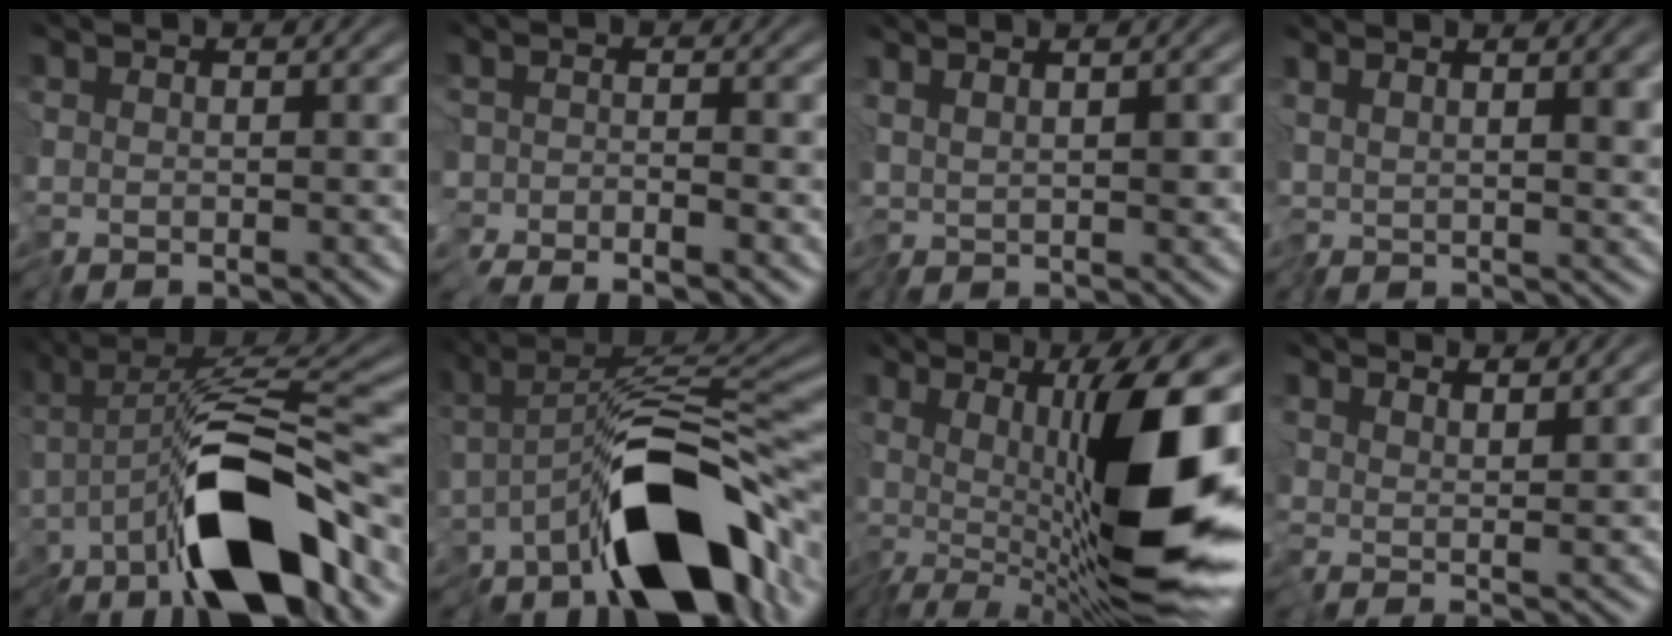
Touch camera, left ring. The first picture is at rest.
{"total": 1.4, "force": [-1.4, -0.4, -0.2], "torque": [0.004, -0.010, -0.029]}
{"total": 1.6, "force": [0.5, -0.1, 1.6], "torque": [-0.036, -0.002, 0.012]}
{"total": 5.4, "force": [1.9, 1.6, 4.8], "torque": [-0.081, 0.002, 0.031]}
{"total": 10.6, "force": [-4.8, 2.8, 9.0], "torque": [-0.130, 0.006, -0.093]}
{"total": 12.6, "force": [-5.2, 4.7, 10.4], "torque": [-0.129, -0.002, -0.092]}
{"total": 14.2, "force": [-0.1, 4.4, 13.5], "torque": [-0.204, -0.001, -0.006]}
{"total": 3.9, "force": [3.6, 0.3, 1.5], "torque": [-0.021, 0.012, 0.039]}